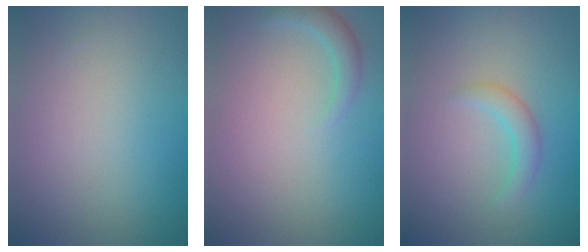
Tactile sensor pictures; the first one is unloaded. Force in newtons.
{"total": 1.6, "press": 1.6, "slide": 0.1}
{"total": 1.9, "press": 1.8, "slide": 0.3}